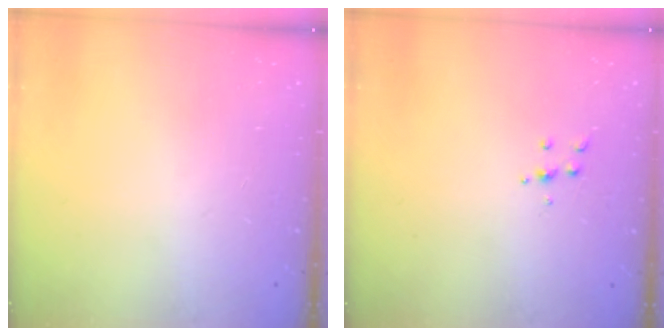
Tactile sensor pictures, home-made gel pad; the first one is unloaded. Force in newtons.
{"total": 5.0, "press": 4.9, "slide": 0.8}